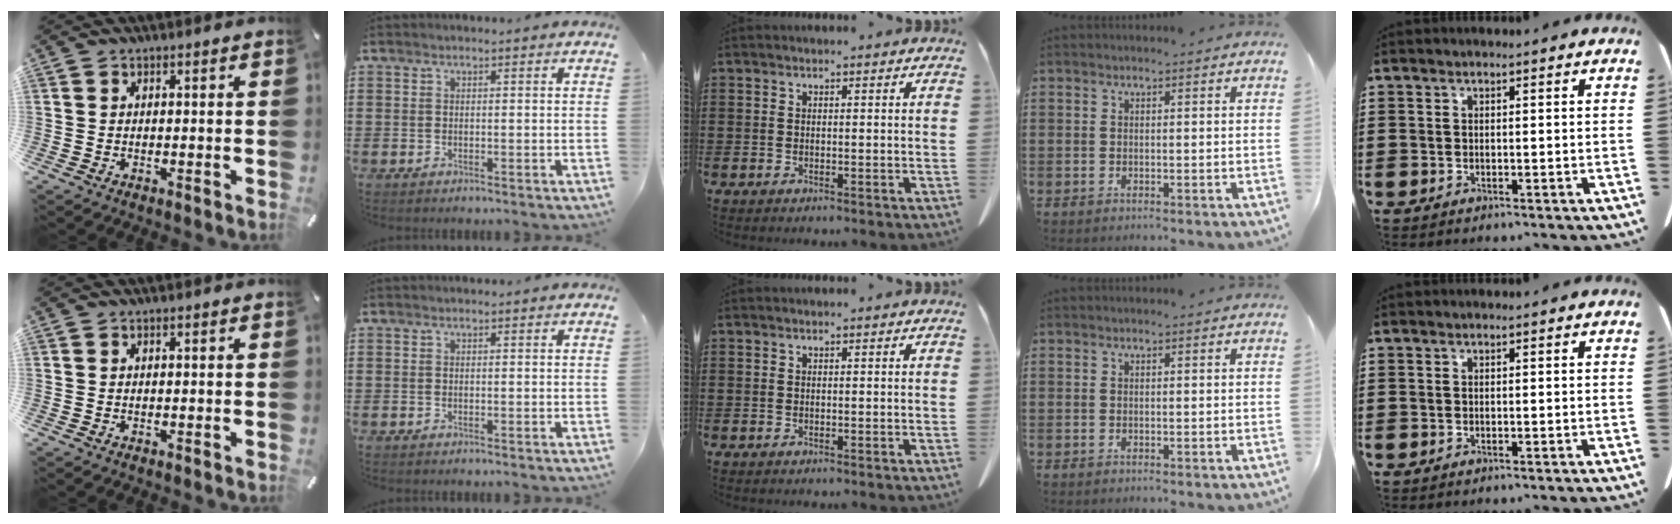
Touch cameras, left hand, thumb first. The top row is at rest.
{}